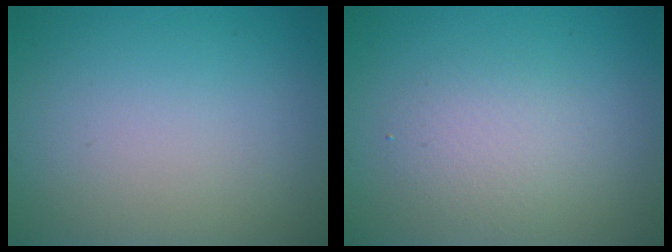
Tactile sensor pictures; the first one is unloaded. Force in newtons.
{"total": 2.2, "press": 2.2, "slide": 0.1}